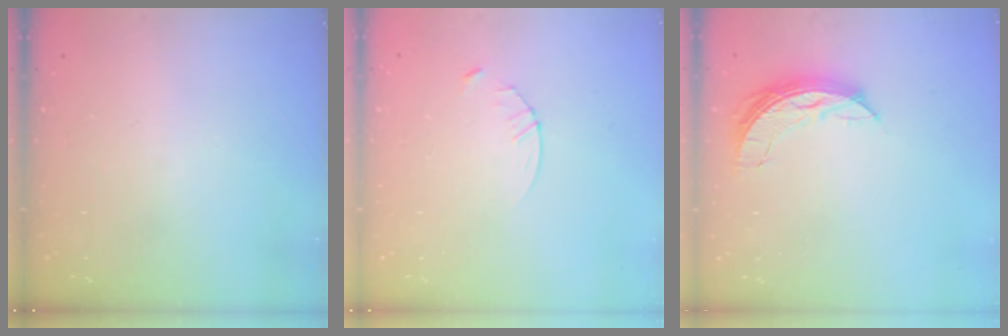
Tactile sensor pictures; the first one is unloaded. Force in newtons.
{"total": 3.3, "press": 3.2, "slide": 0.4}
{"total": 7.6, "press": 7.5, "slide": 1.1}